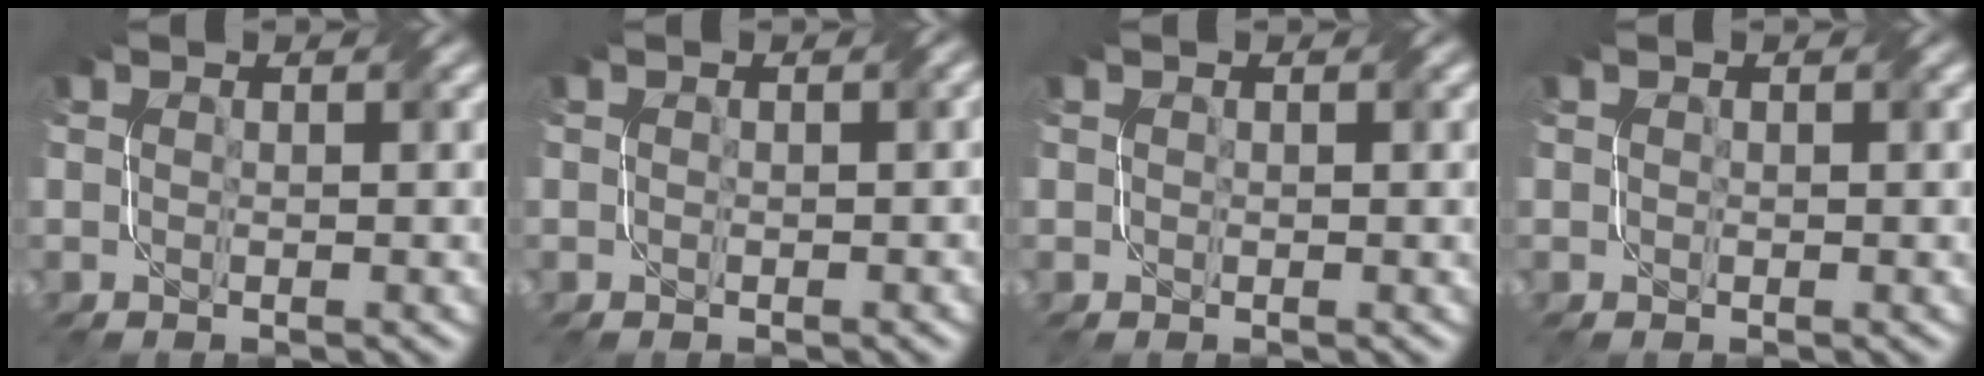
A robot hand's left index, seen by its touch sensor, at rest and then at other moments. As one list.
[{"total": 0.0}, {"total": 0.8, "force": [0.5, 0.4, 0.4], "torque": [-0.004, 0.001, 0.007]}, {"total": 0.5, "force": [0.3, 0.4, 0.2], "torque": [-0.001, 0.001, 0.004]}]